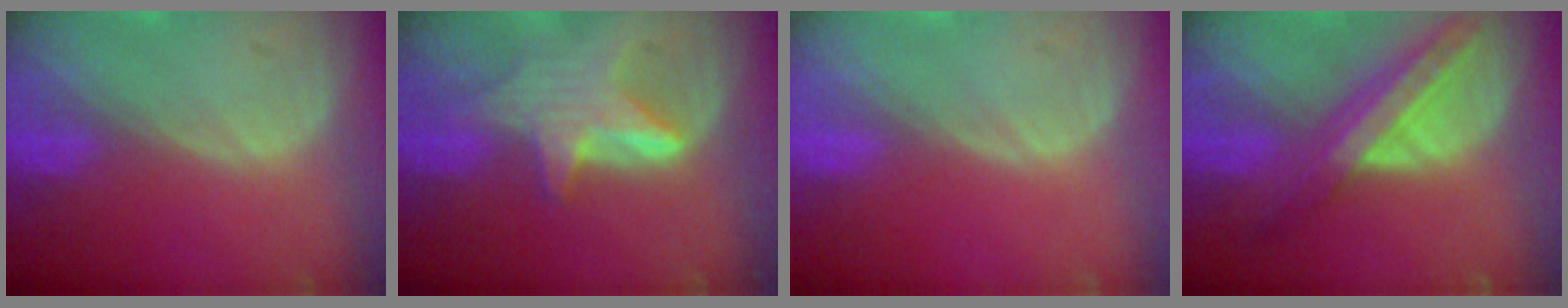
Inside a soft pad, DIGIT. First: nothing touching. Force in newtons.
{"total": 6.0, "press": 6.0, "slide": 0.6}
{"total": 0.0}
{"total": 8.7, "press": 7.5, "slide": 4.4}